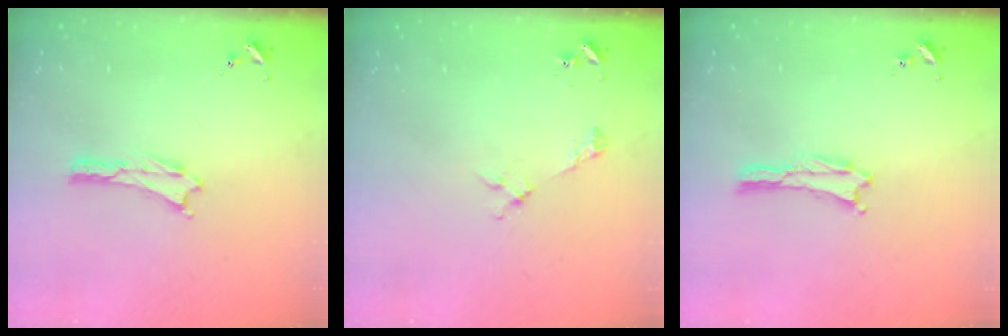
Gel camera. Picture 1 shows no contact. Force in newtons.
{"total": 2.2, "press": 2.2, "slide": 0.3}
{"total": 0.0}